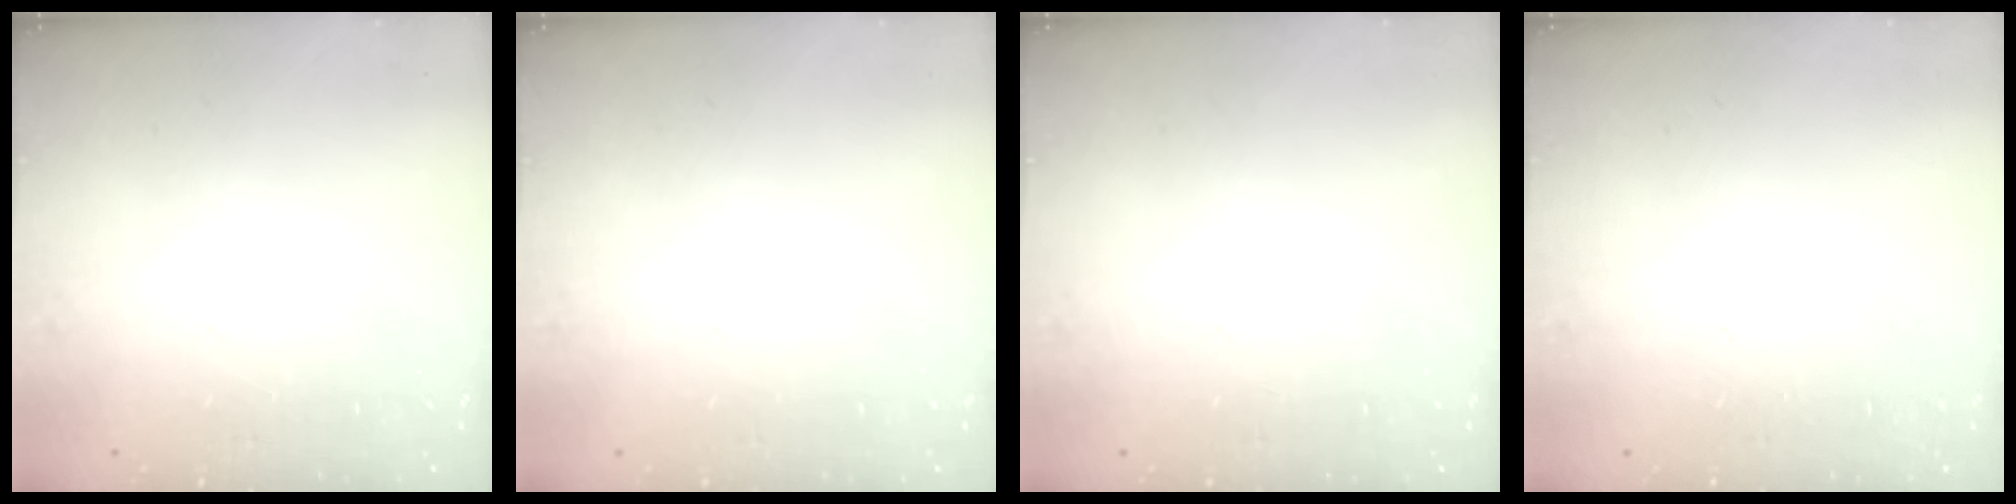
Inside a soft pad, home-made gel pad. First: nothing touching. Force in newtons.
{"total": 0.0}
{"total": 0.0}
{"total": 0.0}